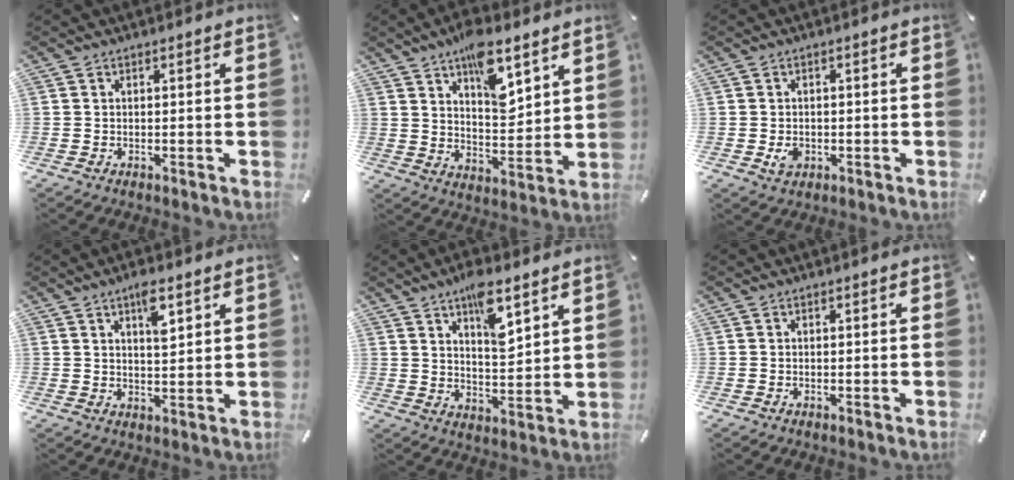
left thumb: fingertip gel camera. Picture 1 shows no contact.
{"total": 12.2, "force": [7.8, 5.6, 7.5], "torque": [-0.096, -0.050, 0.133]}
{"total": 3.1, "force": [-0.7, 2.4, 1.8], "torque": [-0.028, -0.002, -0.014]}
{"total": 5.9, "force": [3.3, 2.0, 4.4], "torque": [-0.064, -0.013, 0.050]}
{"total": 10.0, "force": [6.7, 3.8, 6.4], "torque": [-0.095, -0.037, 0.112]}
{"total": 0.0}